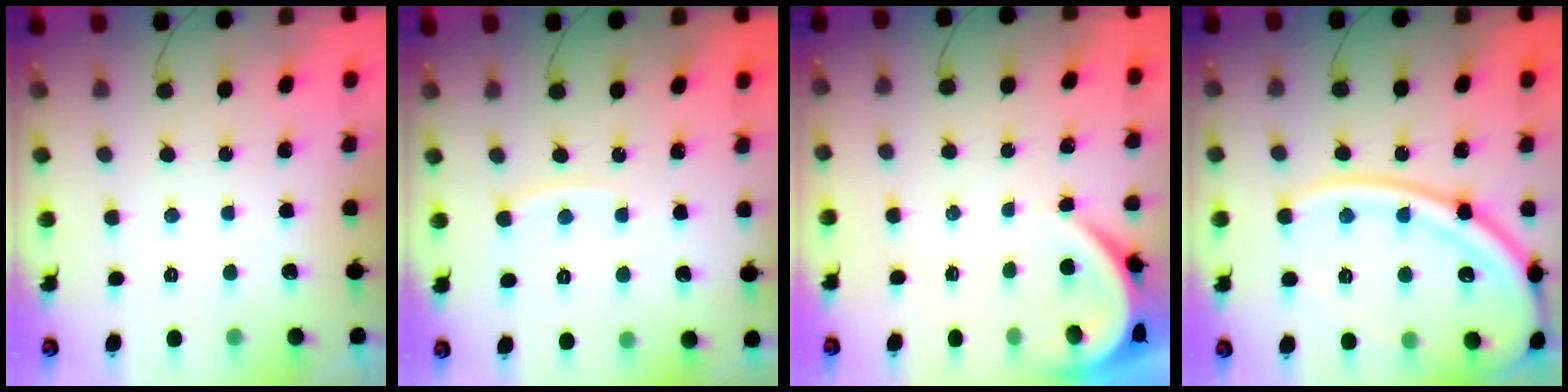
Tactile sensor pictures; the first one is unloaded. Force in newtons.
{"total": 4.7, "press": 4.7, "slide": 0.7}
{"total": 3.4, "press": 3.4, "slide": 0.5}
{"total": 18.9, "press": 18.8, "slide": 1.9}